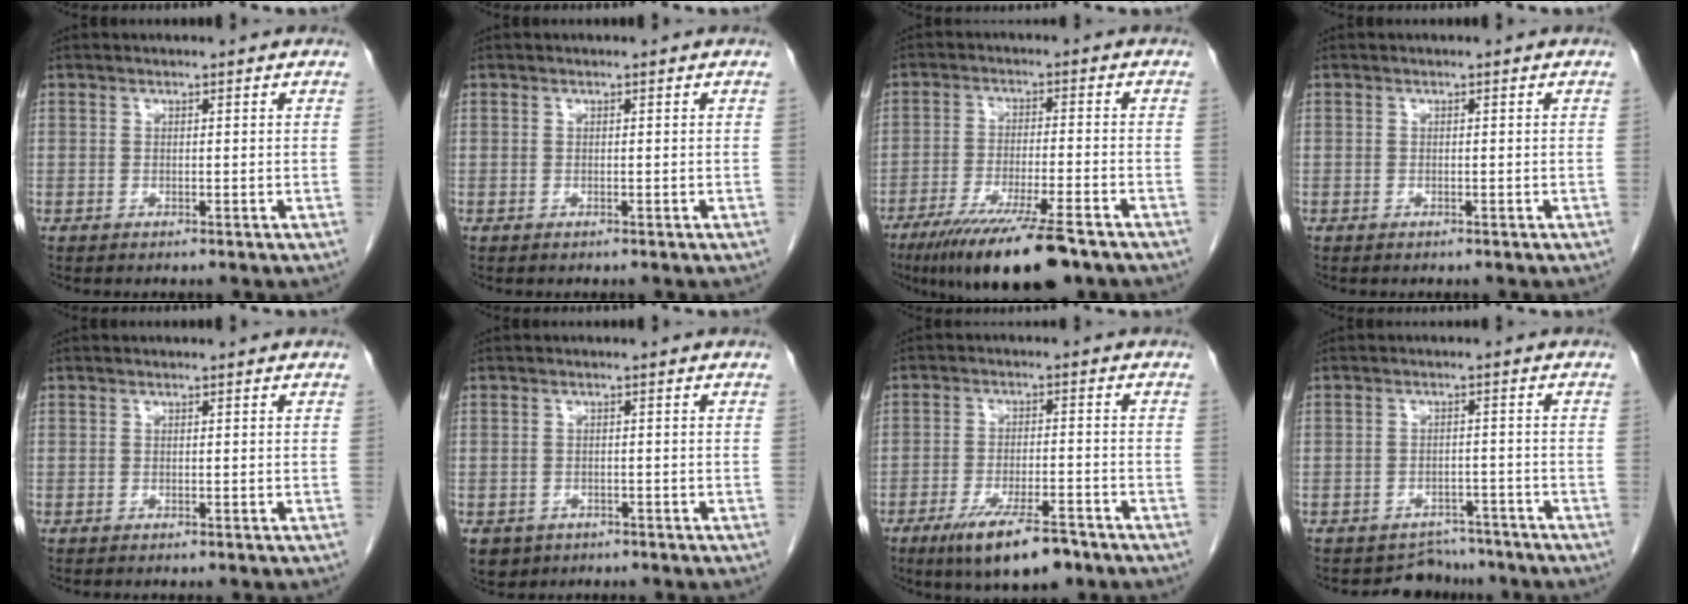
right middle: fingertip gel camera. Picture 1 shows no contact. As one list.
[{"total": 0.0}, {"total": 13.9, "force": [-10.1, 1.2, 9.4], "torque": [-0.153, -0.037, -0.166]}, {"total": 0.0}, {"total": 0.0}, {"total": 4.1, "force": [-2.5, 3.2, 0.9], "torque": [-0.017, 0.001, -0.034]}, {"total": 10.1, "force": [-6.9, 2.3, 7.0], "torque": [-0.119, -0.016, -0.109]}, {"total": 4.3, "force": [-3.8, 1.8, -0.9], "torque": [0.013, 0.018, -0.054]}]